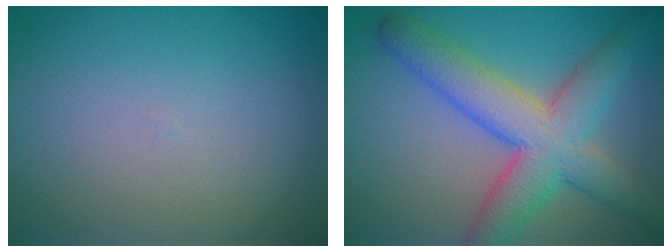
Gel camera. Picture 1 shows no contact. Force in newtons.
{"total": 7.7, "press": 7.7, "slide": 0.3}